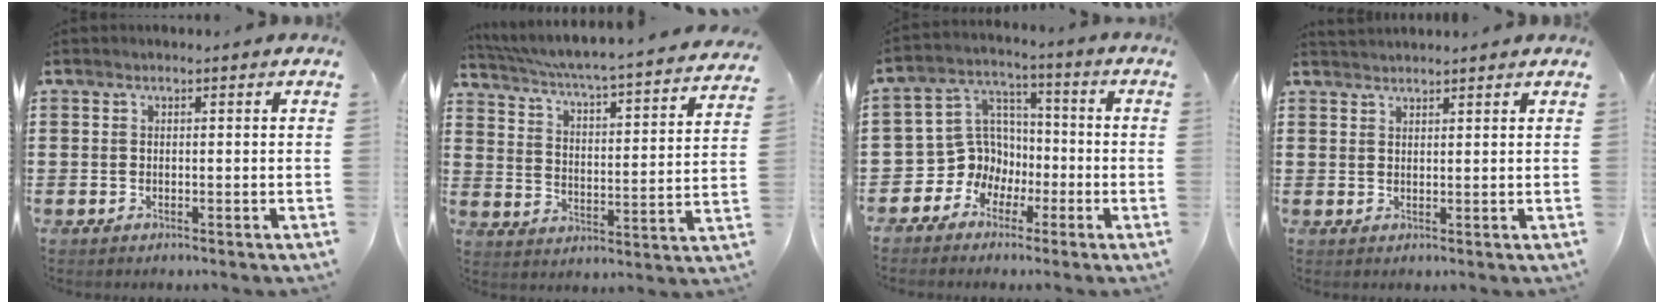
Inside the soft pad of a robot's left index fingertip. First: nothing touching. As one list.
[{"total": 4.3, "force": [3.8, -0.6, 1.8], "torque": [-0.056, -0.045, 0.054]}, {"total": 8.3, "force": [-2.2, 7.7, 2.1], "torque": [-0.089, 0.000, -0.045]}, {"total": 1.6, "force": [1.6, 0.1, 0.1], "torque": [-0.006, 0.002, 0.032]}]